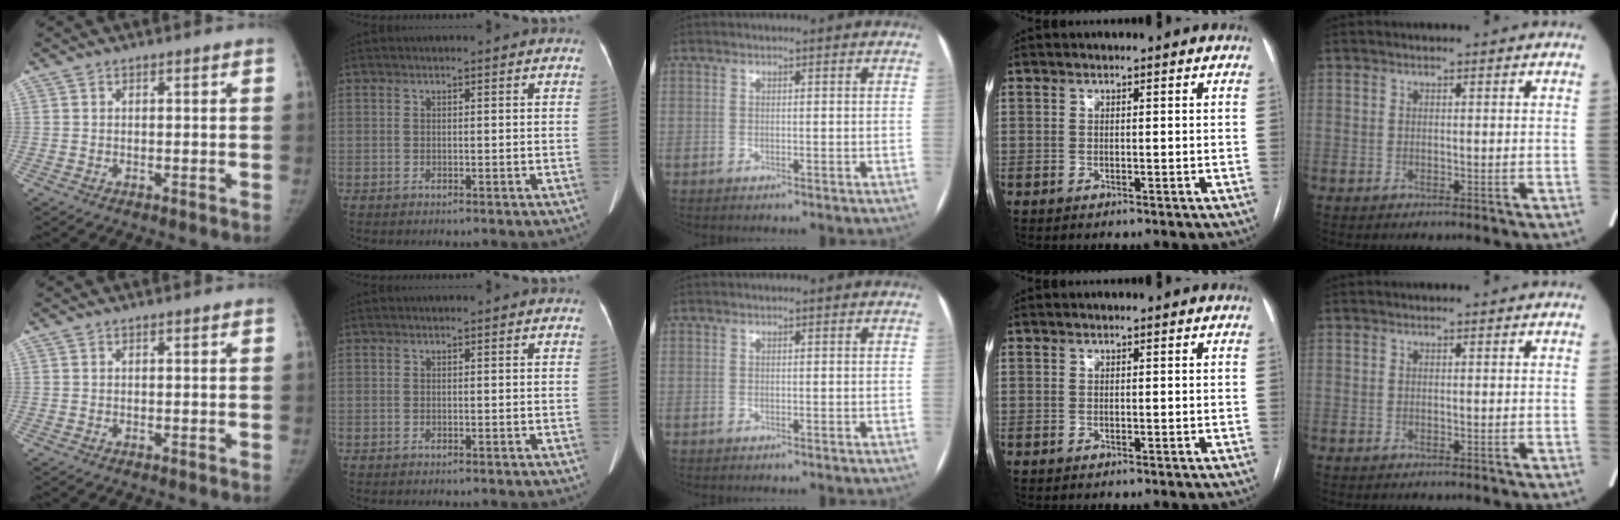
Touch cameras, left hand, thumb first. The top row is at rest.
{}